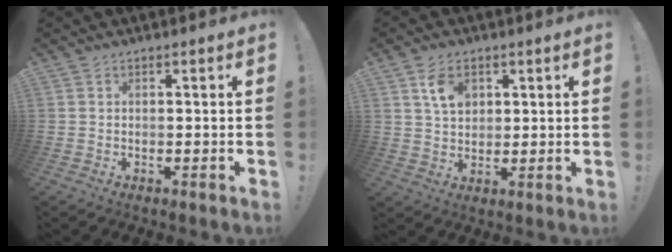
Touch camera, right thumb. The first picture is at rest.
{"total": 7.4, "force": [3.4, 5.1, 4.2], "torque": [-0.054, -0.012, 0.061]}